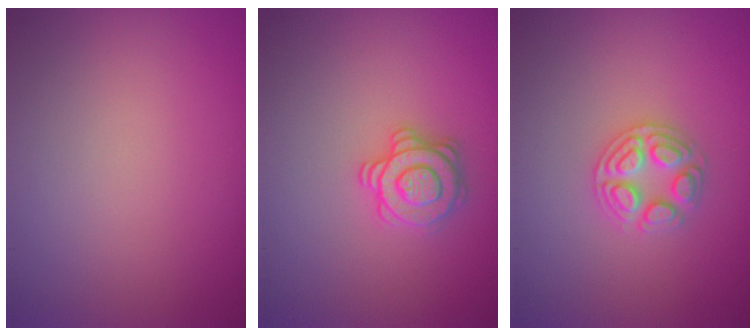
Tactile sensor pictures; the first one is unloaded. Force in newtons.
{"total": 2.8, "press": 2.7, "slide": 0.5}
{"total": 3.4, "press": 3.4, "slide": 0.5}